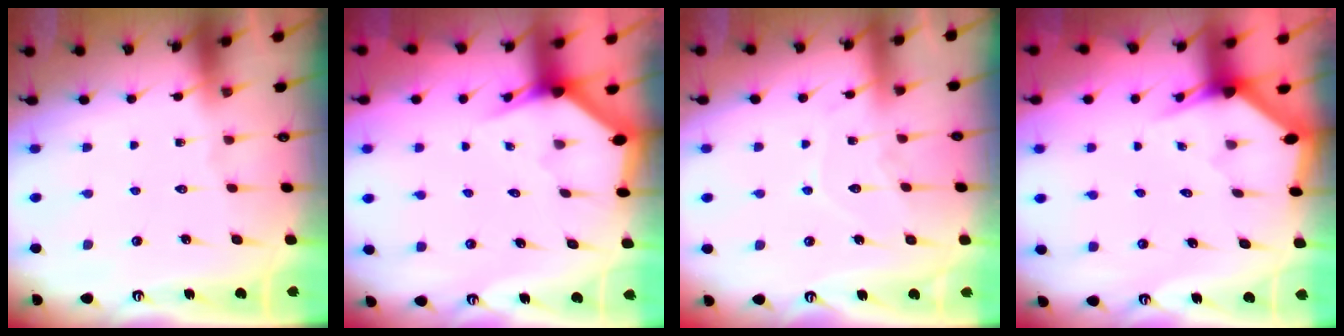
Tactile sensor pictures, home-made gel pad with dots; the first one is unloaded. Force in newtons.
{"total": 2.8, "press": 2.8, "slide": 0.2}
{"total": 8.0, "press": 7.9, "slide": 0.3}
{"total": 3.9, "press": 3.9, "slide": 0.1}